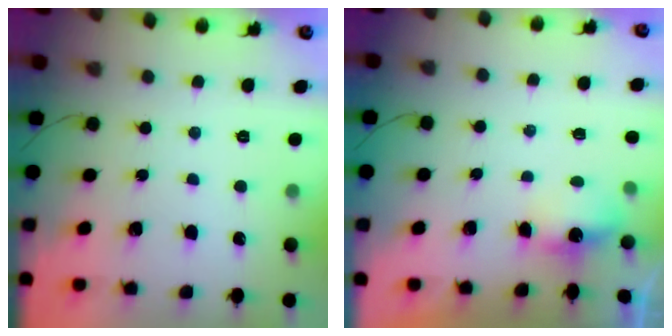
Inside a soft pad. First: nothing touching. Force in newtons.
{"total": 6.4, "press": 4.0, "slide": 5.0}